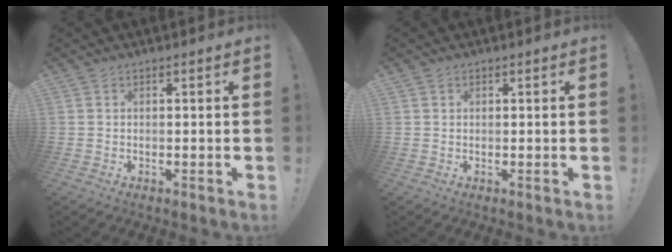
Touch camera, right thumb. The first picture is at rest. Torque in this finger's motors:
{"motor_torque": [0.07, -0.05, 0.07, 0.08, 0.10]}